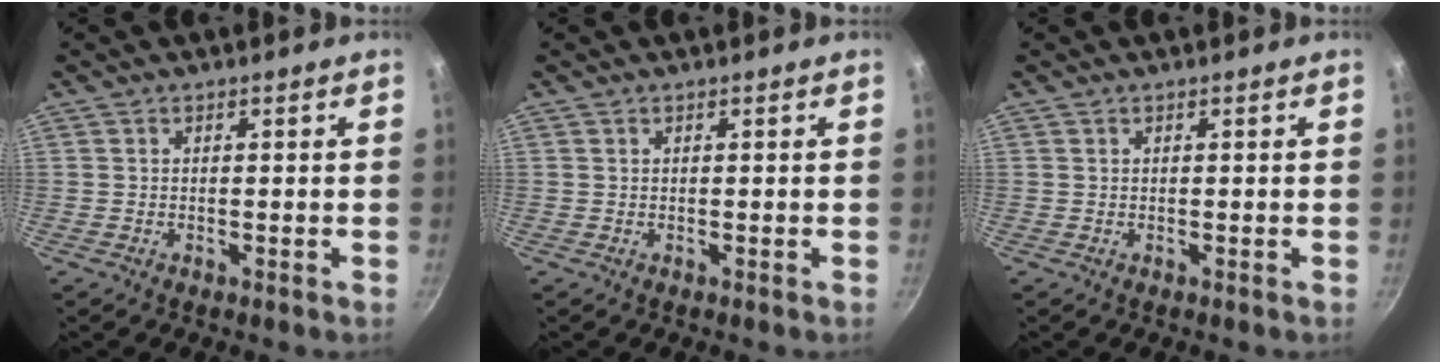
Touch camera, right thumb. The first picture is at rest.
{"total": 0.0}
{"total": 0.0}